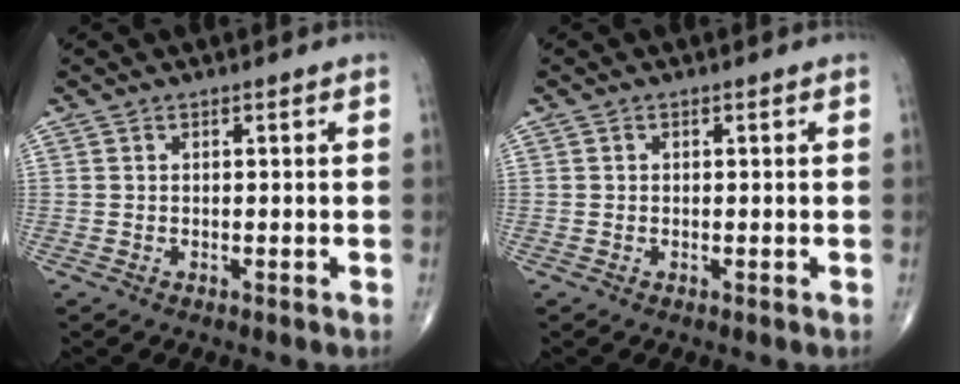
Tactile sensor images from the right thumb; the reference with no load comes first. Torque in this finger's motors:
{"motor_torque": [0.17, -0.26, -0.29, -0.20, -0.02]}